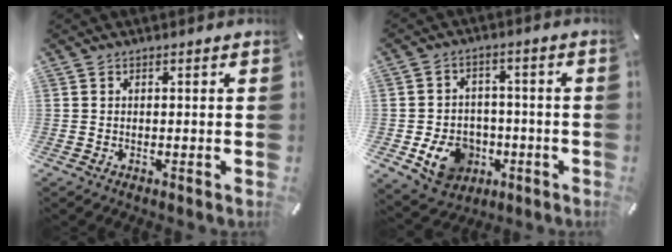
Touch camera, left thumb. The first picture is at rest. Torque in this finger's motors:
{"motor_torque": [0.20, 0.26, 0.14, 0.10, 0.19]}